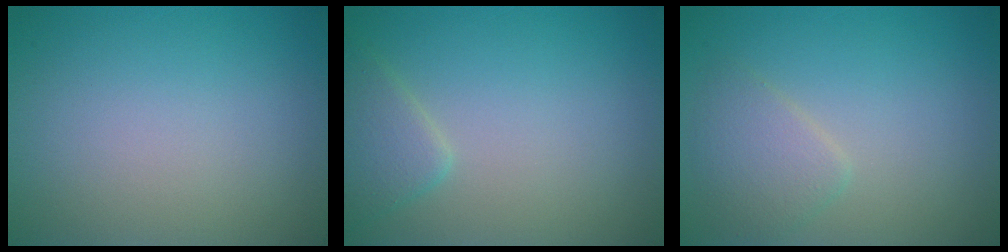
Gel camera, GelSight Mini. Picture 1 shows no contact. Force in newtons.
{"total": 2.3, "press": 2.3, "slide": 0.1}
{"total": 2.4, "press": 2.4, "slide": 0.1}